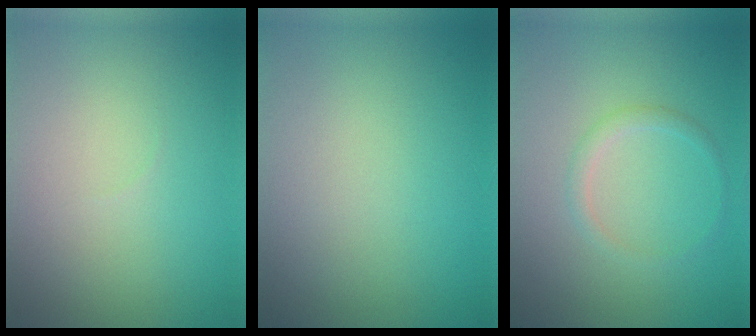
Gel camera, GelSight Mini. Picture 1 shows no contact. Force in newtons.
{"total": 0.0}
{"total": 1.2, "press": 1.2, "slide": 0.1}